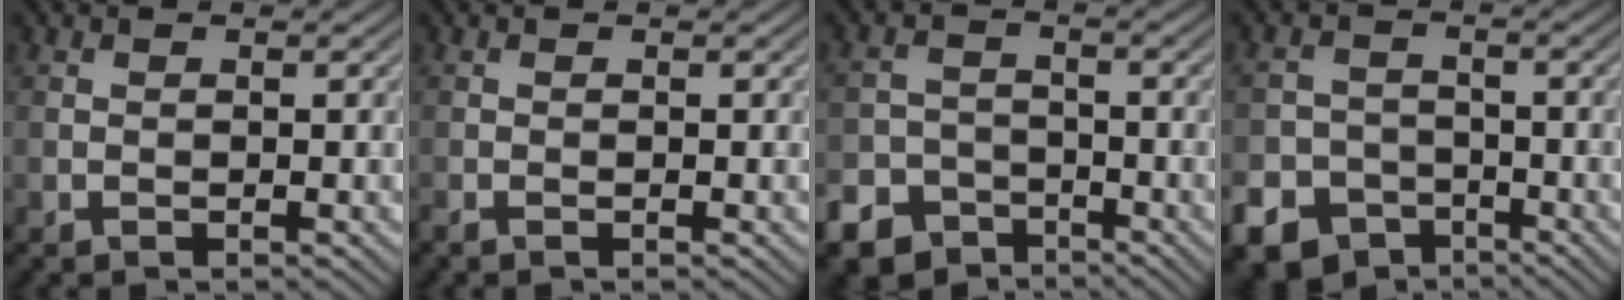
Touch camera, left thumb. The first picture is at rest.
{"total": 0.7, "force": [-0.6, 0.0, 0.3], "torque": [-0.008, -0.002, -0.014]}
{"total": 8.0, "force": [-5.8, 5.2, 1.9], "torque": [-0.035, -0.019, -0.104]}
{"total": 10.8, "force": [-7.1, 7.8, 2.4], "torque": [-0.057, -0.040, -0.130]}